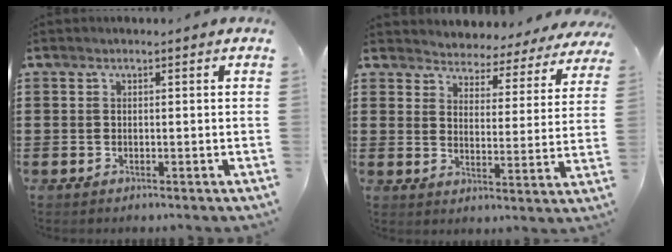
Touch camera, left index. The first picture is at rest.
{"total": 3.8, "force": [3.7, 0.4, -0.7], "torque": [-0.013, -0.032, 0.060]}